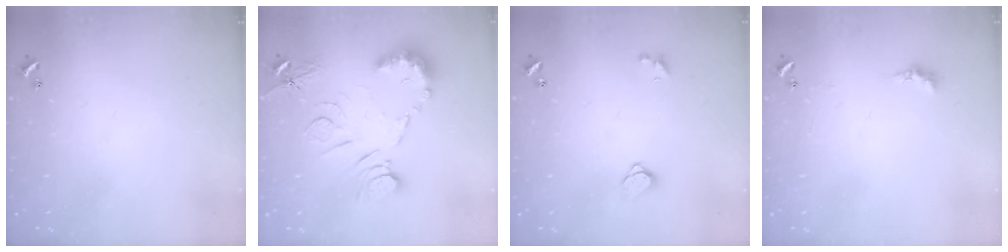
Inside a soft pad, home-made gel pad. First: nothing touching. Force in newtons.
{"total": 11.6, "press": 11.6, "slide": 0.5}
{"total": 1.5, "press": 1.5, "slide": 0.3}
{"total": 0.6, "press": 0.4, "slide": 0.5}